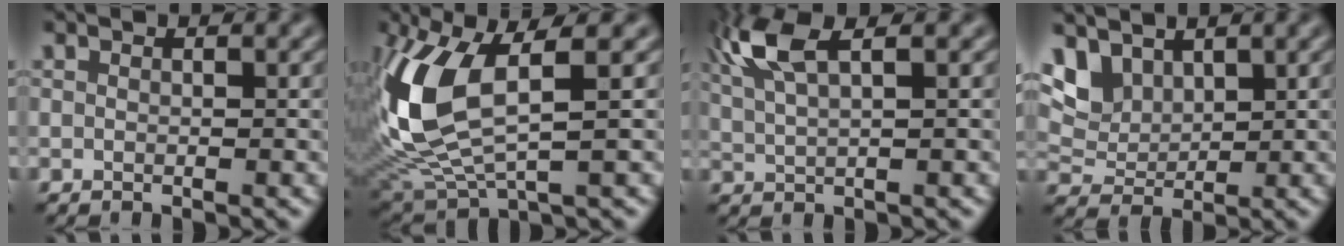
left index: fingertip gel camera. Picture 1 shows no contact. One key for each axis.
{"total": 9.6, "fx": 1.6, "fy": 3.9, "fz": 8.6, "tx": -0.212, "ty": -0.005, "tz": 0.035}
{"total": 5.8, "fx": 3.0, "fy": 1.8, "fz": 4.6, "tx": -0.102, "ty": 0.019, "tz": 0.063}
{"total": 4.4, "fx": 2.9, "fy": 2.5, "fz": 2.1, "tx": -0.053, "ty": -0.001, "tz": 0.058}